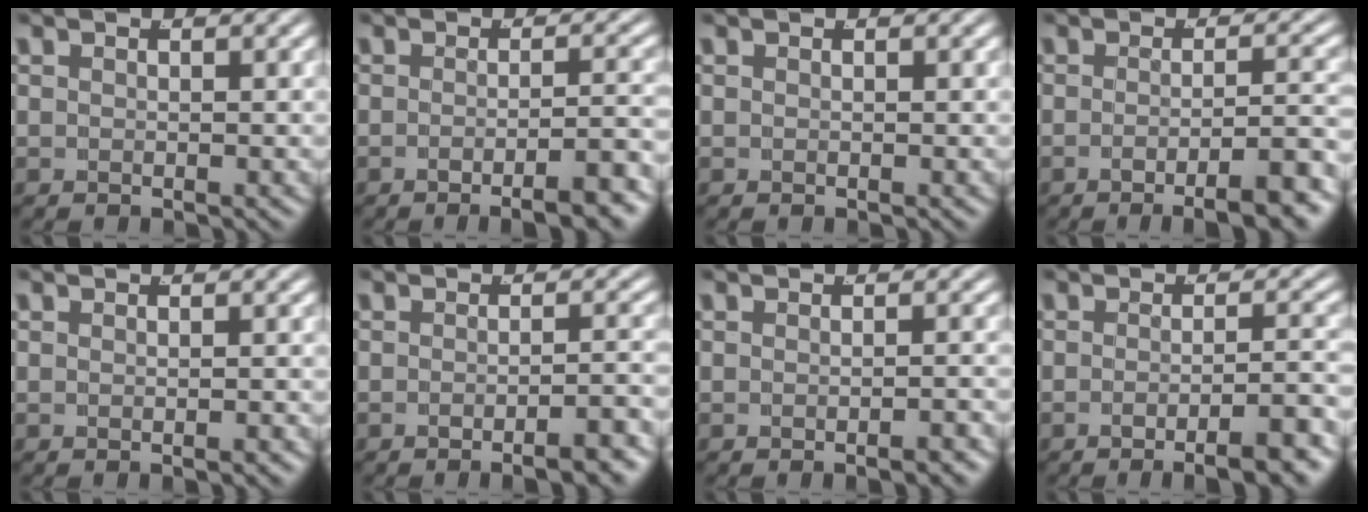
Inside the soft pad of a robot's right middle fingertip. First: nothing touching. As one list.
[{"total": 4.6, "force": [-3.4, 0.3, 3.0], "torque": [-0.030, 0.008, -0.060]}, {"total": 0.0}, {"total": 5.9, "force": [-4.3, 0.7, 4.1], "torque": [-0.043, 0.001, -0.069]}, {"total": 0.5, "force": [-0.4, -0.1, 0.3], "torque": [-0.005, 0.008, -0.012]}, {"total": 3.4, "force": [-2.7, 0.1, 2.1], "torque": [-0.018, 0.013, -0.051]}, {"total": 1.4, "force": [-1.1, 0.0, 0.7], "torque": [-0.007, 0.013, -0.025]}, {"total": 5.2, "force": [-3.8, 0.5, 3.5], "torque": [-0.039, 0.004, -0.064]}]